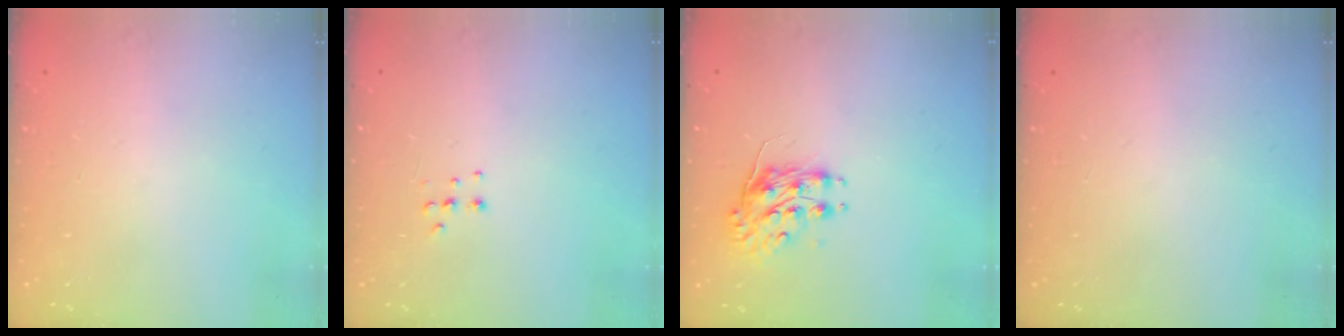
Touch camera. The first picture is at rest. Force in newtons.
{"total": 5.7, "press": 5.6, "slide": 1.0}
{"total": 8.4, "press": 8.4, "slide": 0.3}
{"total": 0.0}